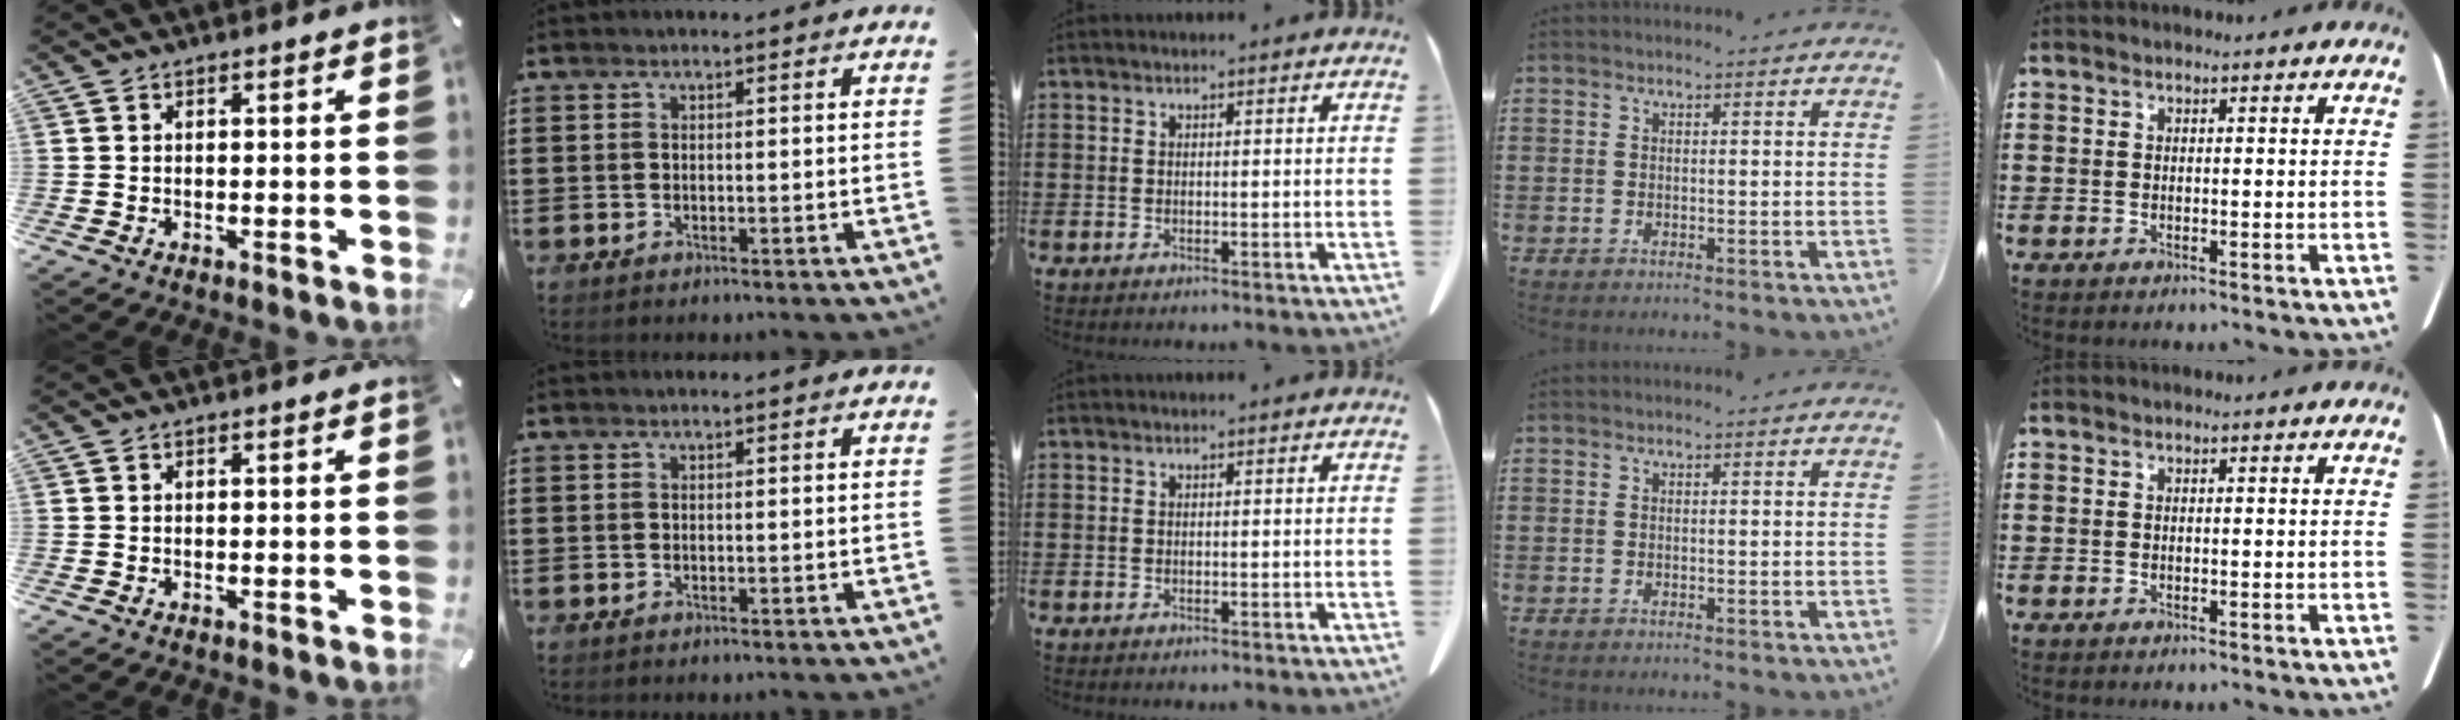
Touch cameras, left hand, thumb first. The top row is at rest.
{}